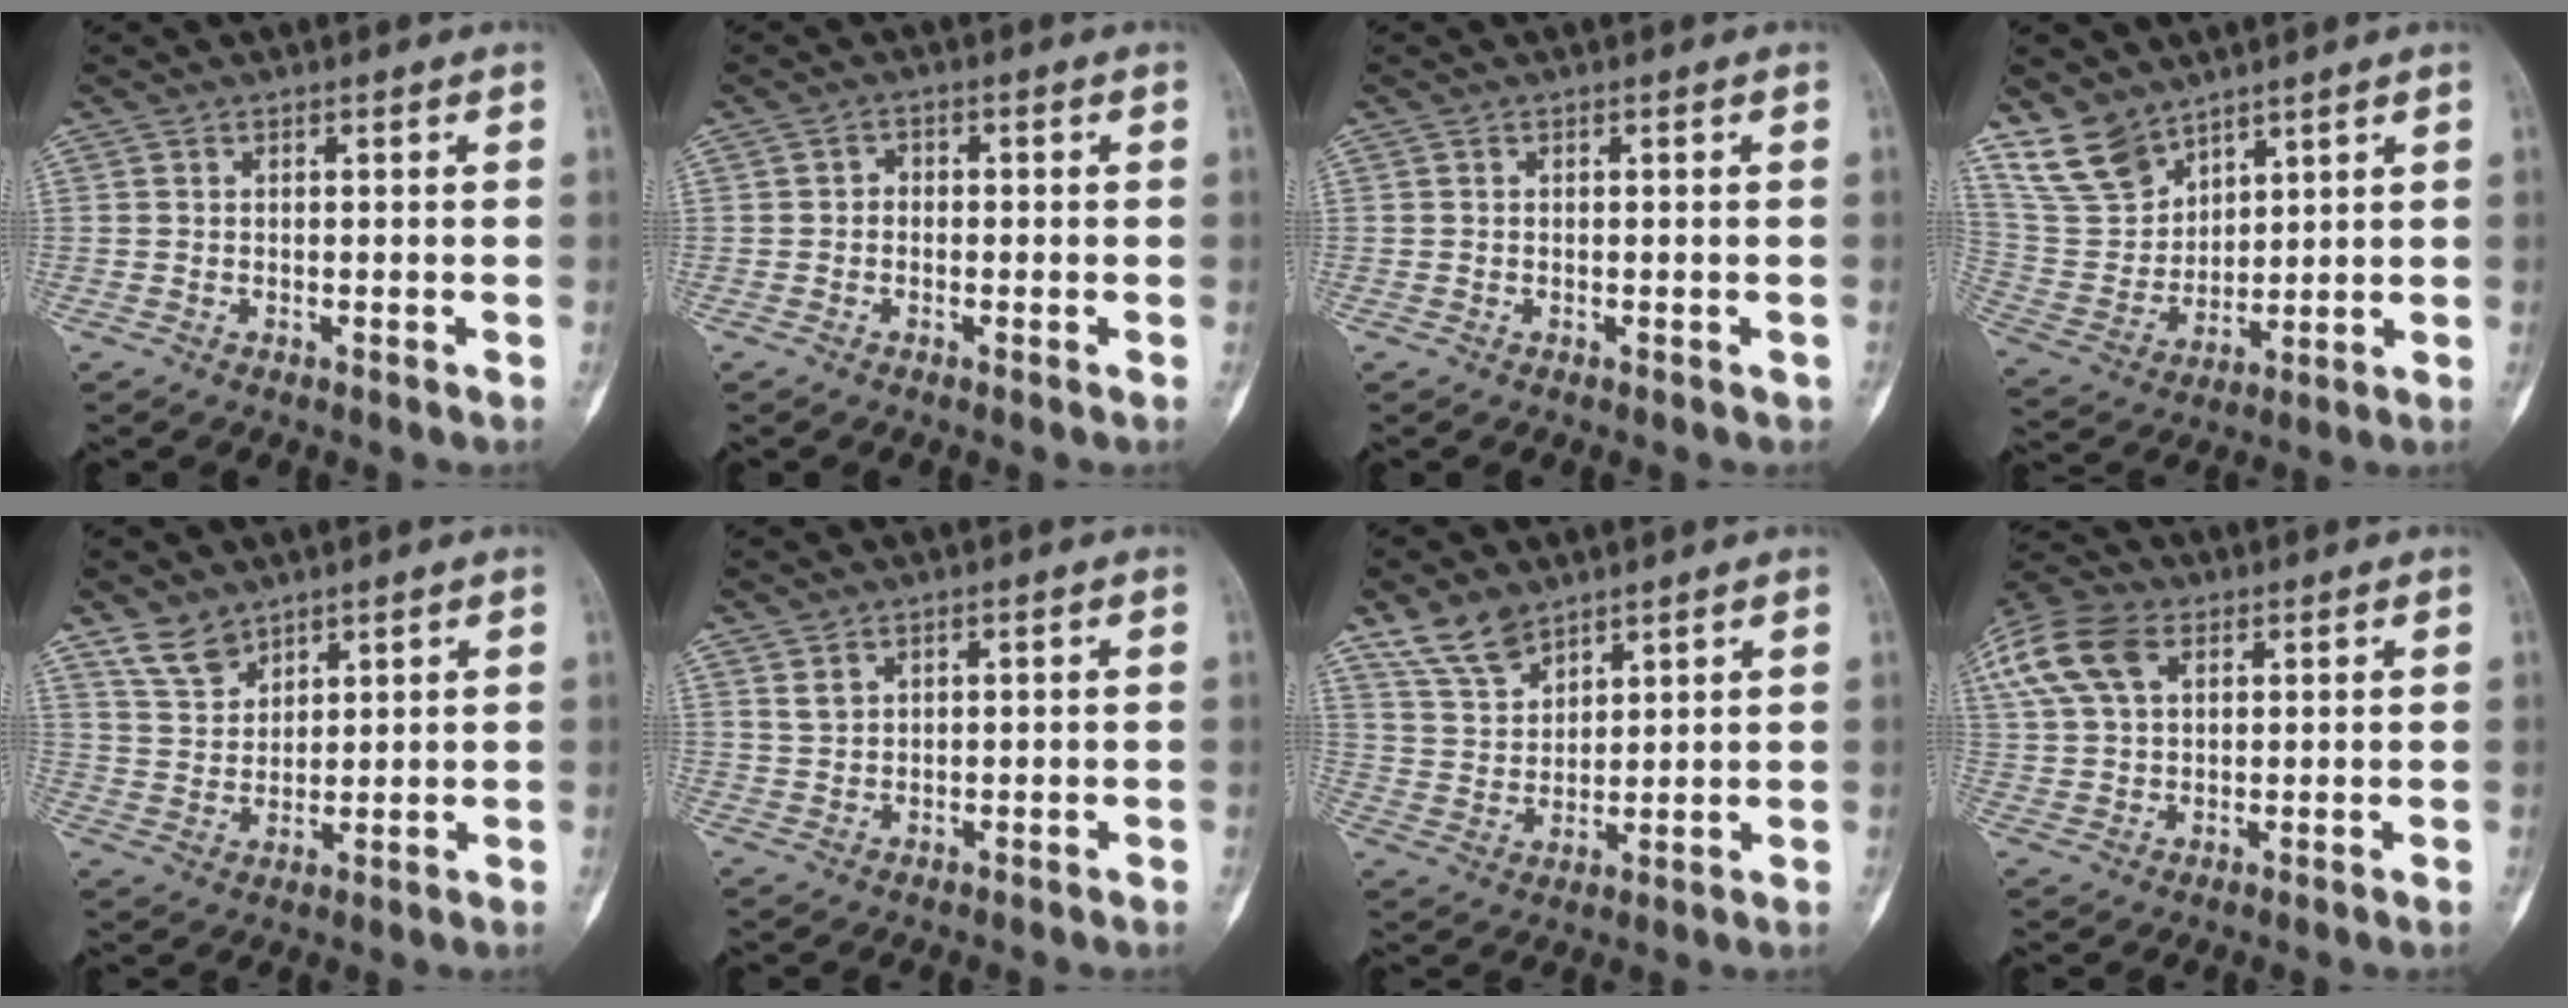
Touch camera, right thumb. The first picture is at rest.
{"total": 1.5, "force": [-0.4, 1.3, 0.7], "torque": [0.000, 0.006, -0.014]}
{"total": 0.0}
{"total": 10.8, "force": [8.2, 6.1, 3.4], "torque": [-0.056, -0.044, 0.186]}
{"total": 6.2, "force": [4.8, 3.5, 1.9], "torque": [-0.020, -0.027, 0.102]}
{"total": 2.0, "force": [1.4, 1.2, 0.8], "torque": [-0.009, -0.007, 0.033]}
{"total": 8.1, "force": [6.1, 4.3, 3.3], "torque": [-0.044, -0.028, 0.126]}
{"total": 14.9, "force": [6.1, 9.8, 9.4], "torque": [-0.212, 0.022, 0.114]}